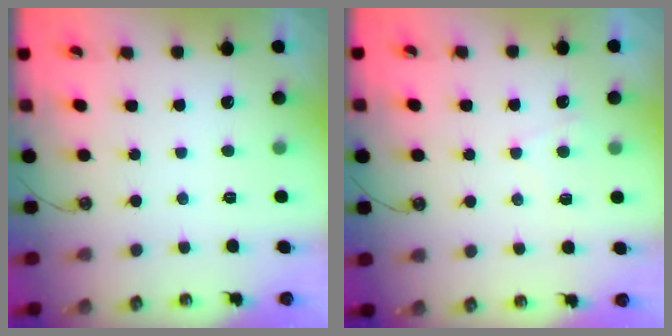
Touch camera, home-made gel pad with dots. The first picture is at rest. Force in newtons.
{"total": 0.6, "press": 0.3, "slide": 0.6}